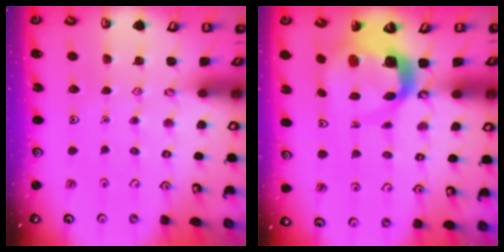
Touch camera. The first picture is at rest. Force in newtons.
{"total": 7.8, "press": 7.7, "slide": 1.1}